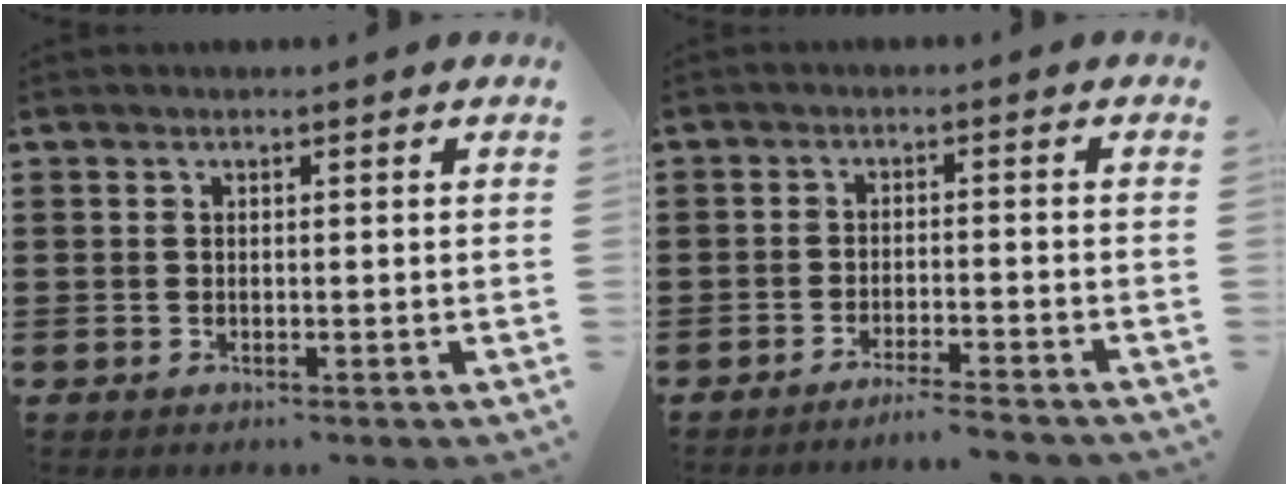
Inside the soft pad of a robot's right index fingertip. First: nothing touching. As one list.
[{"total": 3.0, "force": [-2.8, -0.6, 0.9], "torque": [-0.017, -0.005, -0.056]}]